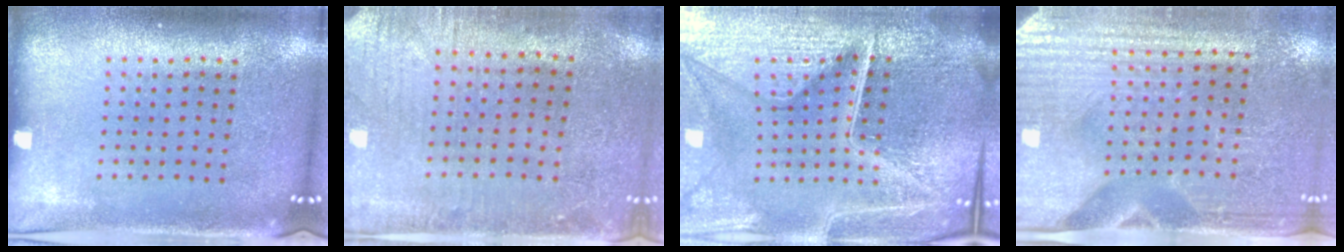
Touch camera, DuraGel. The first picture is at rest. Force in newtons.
{"total": 0.5, "press": 0.3, "slide": 0.5}
{"total": 7.1, "press": 6.2, "slide": 3.4}
{"total": 3.5, "press": 3.3, "slide": 1.2}